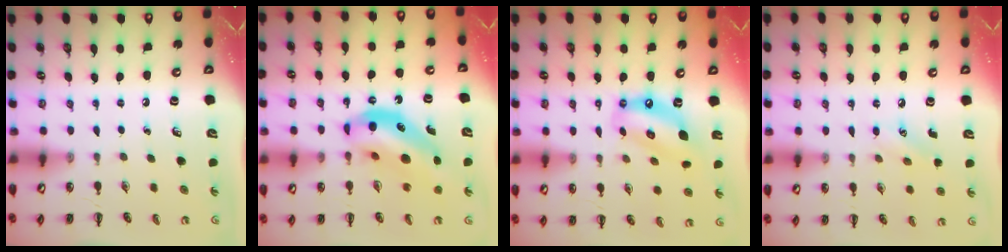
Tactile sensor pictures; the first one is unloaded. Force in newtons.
{"total": 13.4, "press": 12.9, "slide": 3.5}
{"total": 11.1, "press": 10.7, "slide": 2.9}
{"total": 5.9, "press": 5.7, "slide": 1.3}